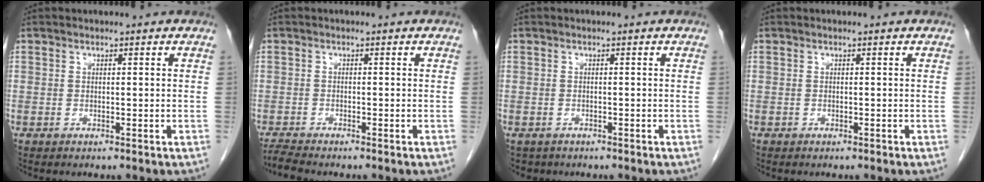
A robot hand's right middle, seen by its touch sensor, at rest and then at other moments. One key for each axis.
{"total": 2.4, "fx": -2.2, "fy": -0.5, "fz": 0.6, "tx": -0.023, "ty": -0.014, "tz": -0.044}
{"total": 1.9, "fx": -1.4, "fy": 1.3, "fz": 0.2, "tx": -0.010, "ty": 0.001, "tz": -0.018}
{"total": 0.0}